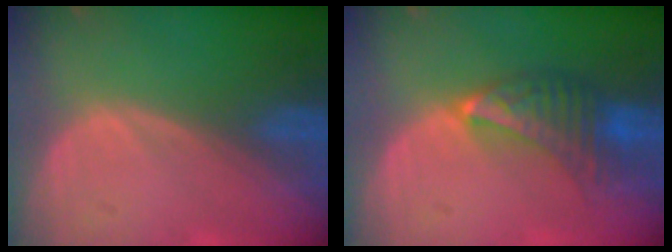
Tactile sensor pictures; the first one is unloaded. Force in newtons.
{"total": 6.8, "press": 6.3, "slide": 2.6}